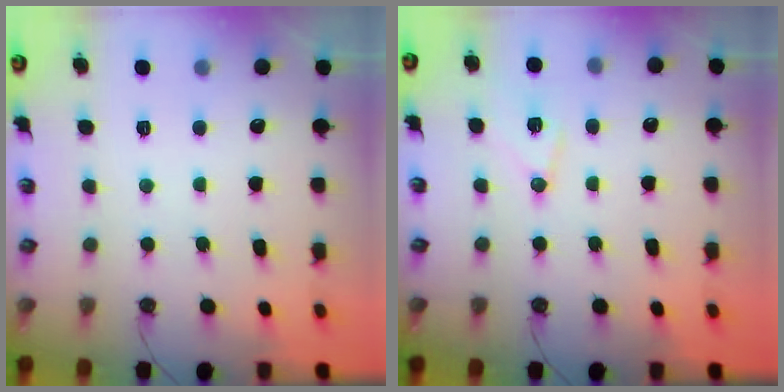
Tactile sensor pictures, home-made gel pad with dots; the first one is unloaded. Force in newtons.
{"total": 8.8, "press": 8.8, "slide": 0.9}